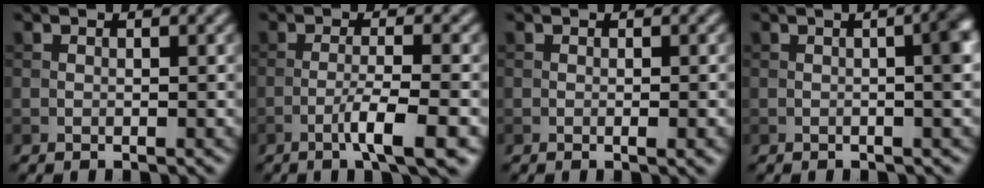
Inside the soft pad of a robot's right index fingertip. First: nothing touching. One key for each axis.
{"total": 4.4, "fx": -1.9, "fy": 0.5, "fz": 4.0, "tx": -0.065, "ty": 0.006, "tz": -0.040}
{"total": 1.1, "fx": -0.2, "fy": 0.2, "fz": 1.0, "tx": -0.014, "ty": -0.003, "tz": -0.002}
{"total": 4.9, "fx": 0.2, "fy": 1.7, "fz": 4.6, "tx": -0.036, "ty": 0.017, "tz": -0.002}